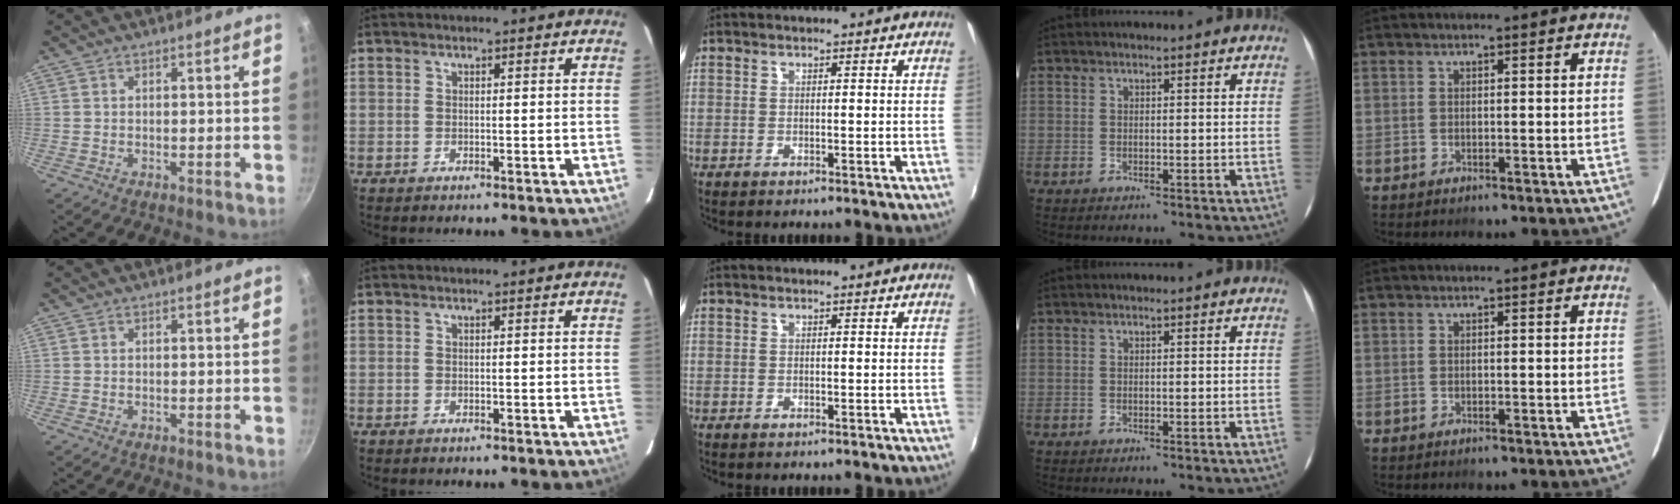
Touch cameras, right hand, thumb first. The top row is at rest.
{}